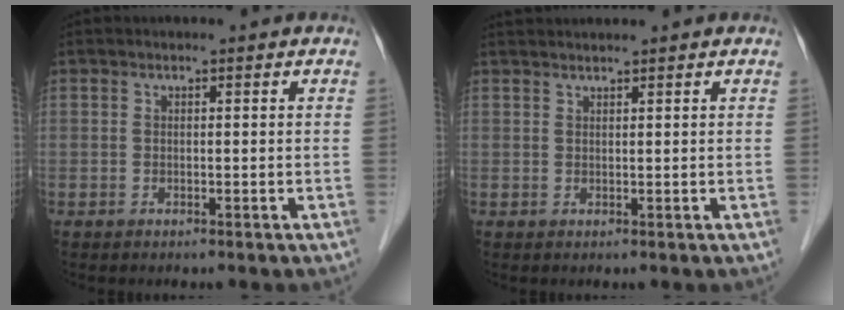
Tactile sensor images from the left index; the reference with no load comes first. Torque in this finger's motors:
{"motor_torque": [0.20, -0.38, 0.01, 0.00]}